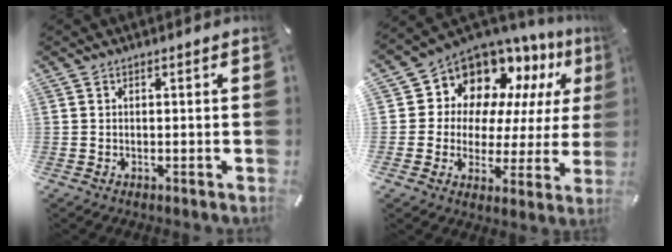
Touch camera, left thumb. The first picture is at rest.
{"total": 11.7, "force": [8.7, 7.6, 1.9], "torque": [-0.050, -0.089, 0.161]}